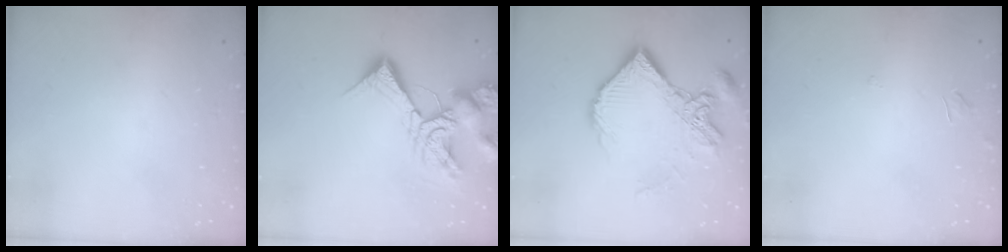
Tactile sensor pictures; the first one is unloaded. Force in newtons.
{"total": 15.5, "press": 15.4, "slide": 1.7}
{"total": 17.2, "press": 17.1, "slide": 2.3}
{"total": 4.2, "press": 4.2, "slide": 0.4}